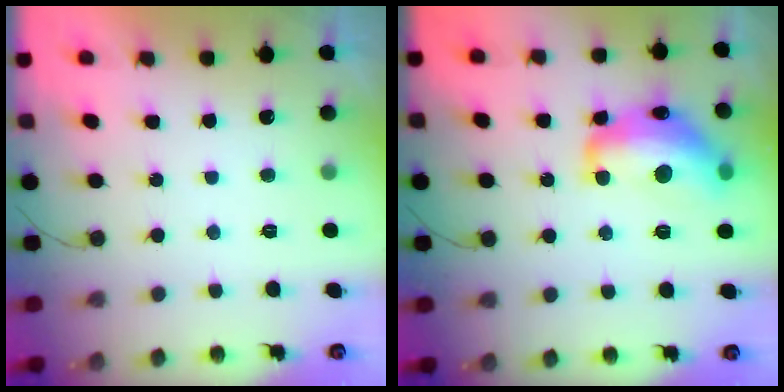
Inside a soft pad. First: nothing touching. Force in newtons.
{"total": 17.1, "press": 17.1, "slide": 1.0}